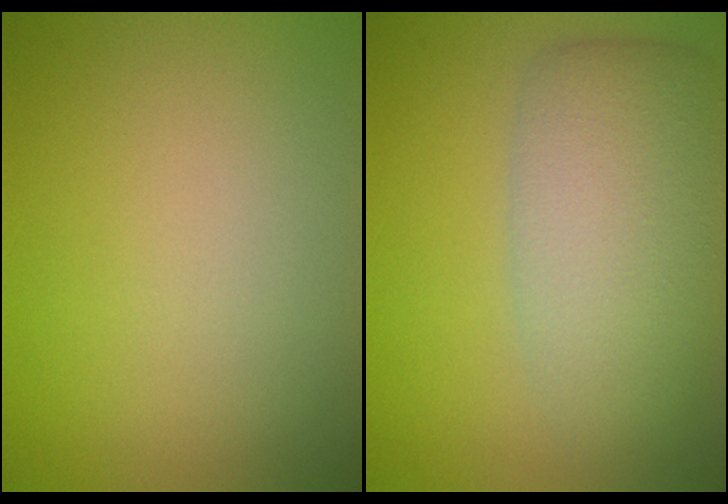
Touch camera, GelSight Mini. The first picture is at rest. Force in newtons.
{"total": 7.0, "press": 7.0, "slide": 0.4}